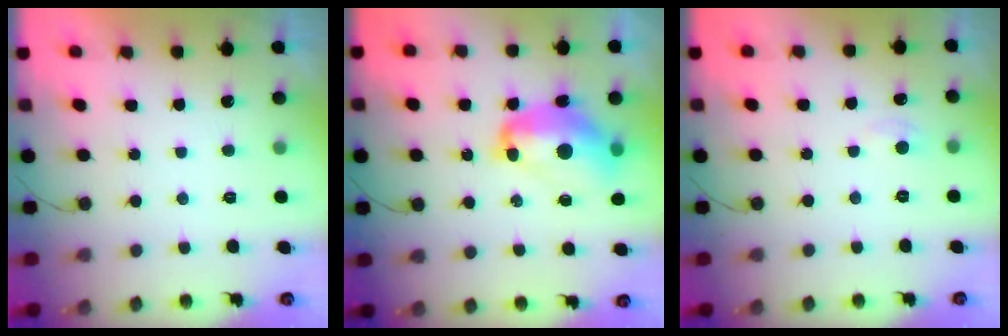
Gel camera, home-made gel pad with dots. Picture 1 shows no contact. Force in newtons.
{"total": 14.7, "press": 14.6, "slide": 1.5}
{"total": 2.5, "press": 2.4, "slide": 0.4}